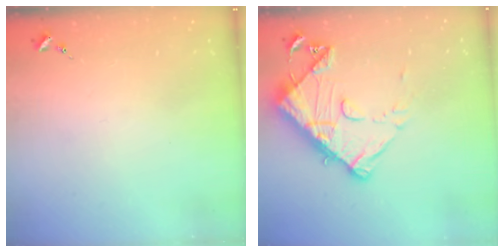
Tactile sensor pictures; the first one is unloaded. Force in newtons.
{"total": 13.6, "press": 13.5, "slide": 1.3}